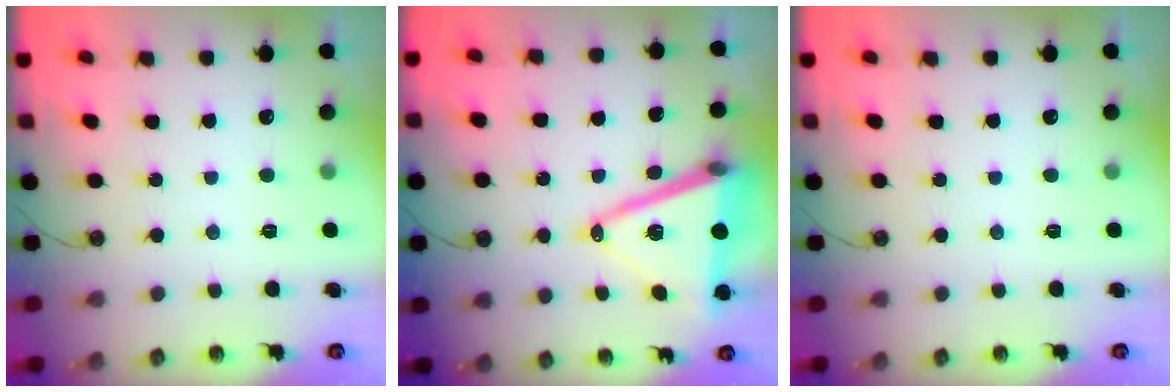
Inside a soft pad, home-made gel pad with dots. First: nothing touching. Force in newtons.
{"total": 17.0, "press": 16.6, "slide": 3.7}
{"total": 0.0}